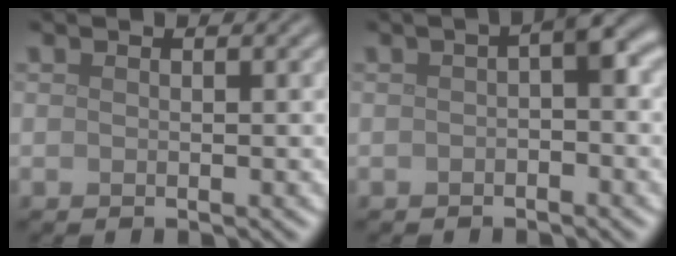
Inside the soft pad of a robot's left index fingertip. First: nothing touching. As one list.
[{"total": 2.4, "force": [0.0, 0.8, 2.3], "torque": [-0.032, 0.010, -0.004]}]